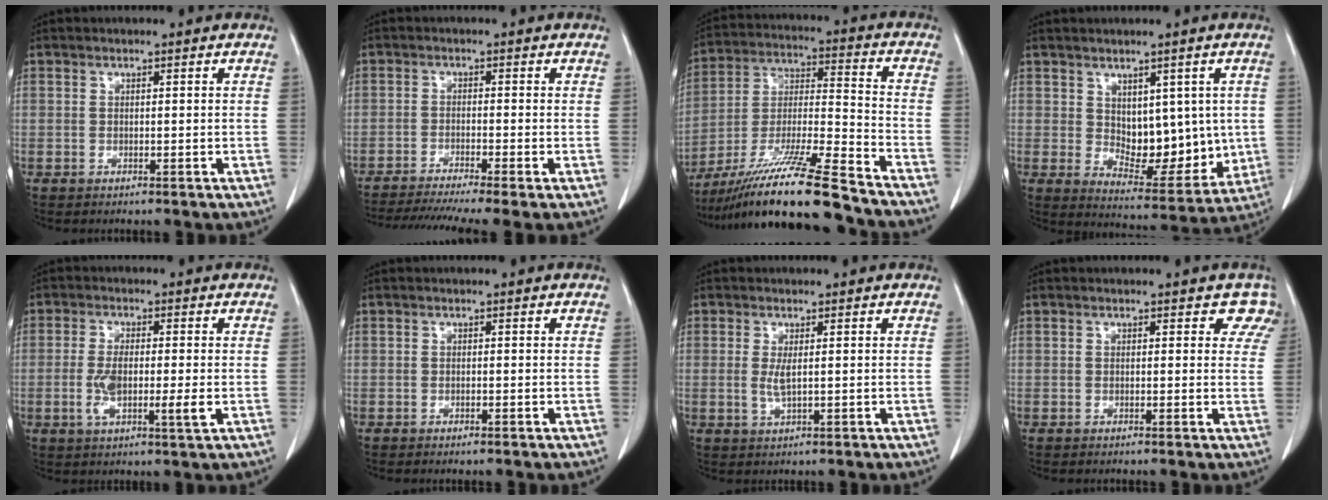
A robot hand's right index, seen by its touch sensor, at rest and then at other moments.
{"total": 10.9, "force": [-8.8, -0.5, 6.4], "torque": [-0.092, -0.016, -0.138]}
{"total": 20.1, "force": [-16.2, -0.3, 11.8], "torque": [-0.225, -0.032, -0.292]}
{"total": 10.6, "force": [1.0, 5.9, 8.8], "torque": [-0.107, -0.009, 0.036]}
{"total": 6.9, "force": [-1.2, 1.2, 6.6], "torque": [-0.124, -0.008, -0.024]}
{"total": 0.6, "force": [-0.5, 0.0, 0.4], "torque": [-0.010, -0.001, -0.006]}
{"total": 2.2, "force": [0.2, 0.4, 2.2], "torque": [-0.050, -0.005, 0.007]}
{"total": 3.7, "force": [2.8, 2.2, 0.8], "torque": [0.022, -0.006, 0.008]}